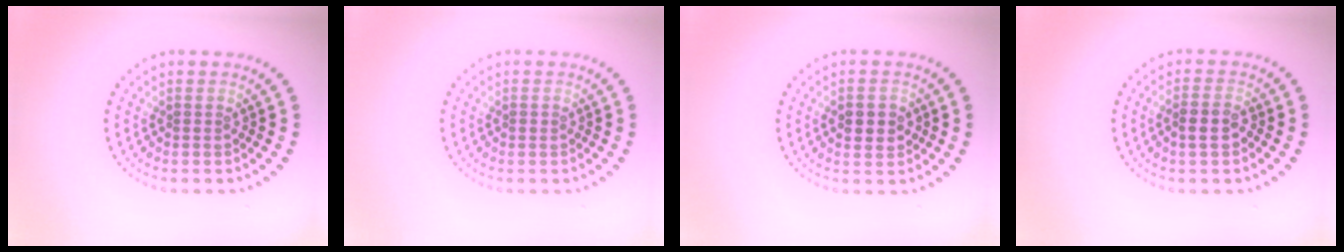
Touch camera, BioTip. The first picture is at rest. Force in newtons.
{"total": 0.5, "press": 0.5, "slide": 0.2}
{"total": 2.5, "press": 2.5, "slide": 0.1}
{"total": 1.7, "press": 1.6, "slide": 0.5}